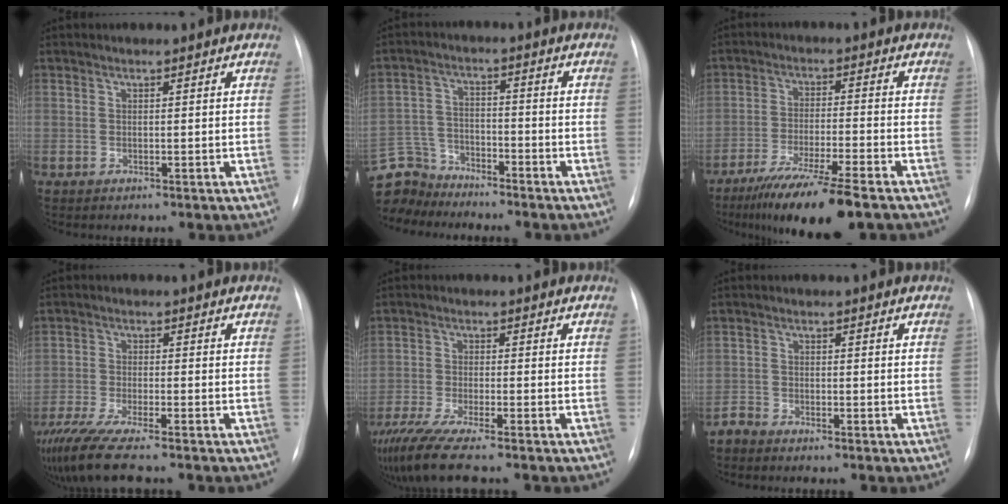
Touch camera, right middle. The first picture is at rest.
{"total": 9.2, "force": [-8.6, 3.2, -0.4], "torque": [-0.003, 0.017, -0.168]}
{"total": 12.1, "force": [-8.9, 0.1, 8.2], "torque": [-0.143, -0.038, -0.145]}
{"total": 11.1, "force": [-8.9, 0.7, 6.5], "torque": [-0.125, -0.029, -0.152]}
{"total": 10.8, "force": [-8.7, 0.5, 6.4], "torque": [-0.124, -0.028, -0.150]}
{"total": 1.6, "force": [-1.6, 0.2, -0.1], "torque": [0.005, -0.003, -0.032]}